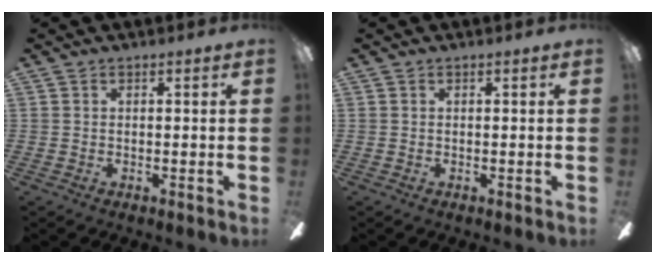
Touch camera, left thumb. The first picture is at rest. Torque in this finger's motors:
{"motor_torque": [0.01, 0.01, -0.08, 0.09, 0.00]}